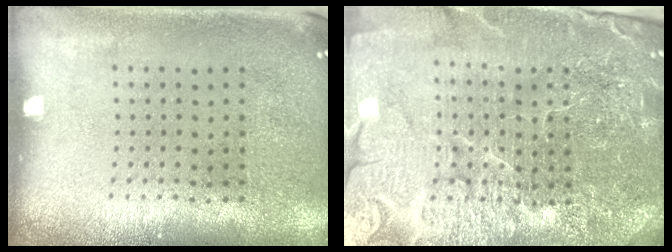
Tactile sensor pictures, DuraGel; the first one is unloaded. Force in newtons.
{"total": 5.7, "press": 5.2, "slide": 2.4}